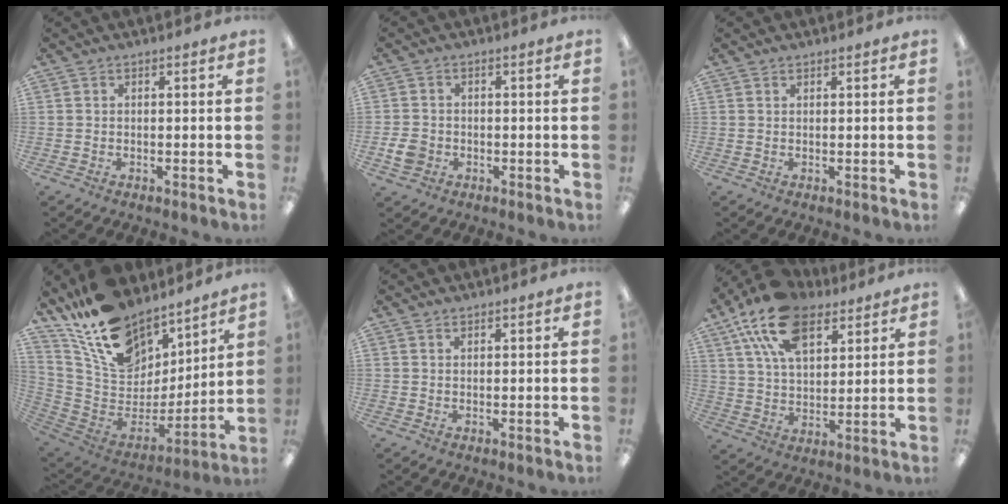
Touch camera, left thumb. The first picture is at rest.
{"total": 3.9, "force": [-1.0, 3.4, 1.7], "torque": [-0.024, 0.002, -0.019]}
{"total": 0.5, "force": [0.5, 0.2, 0.1], "torque": [-0.002, 0.002, 0.009]}
{"total": 20.0, "force": [14.8, 10.6, 8.3], "torque": [-0.172, -0.097, 0.274]}
{"total": 0.8, "force": [0.8, 0.3, 0.1], "torque": [-0.003, 0.000, 0.014]}
{"total": 17.8, "force": [10.5, 9.7, 10.6], "torque": [-0.192, -0.031, 0.191]}